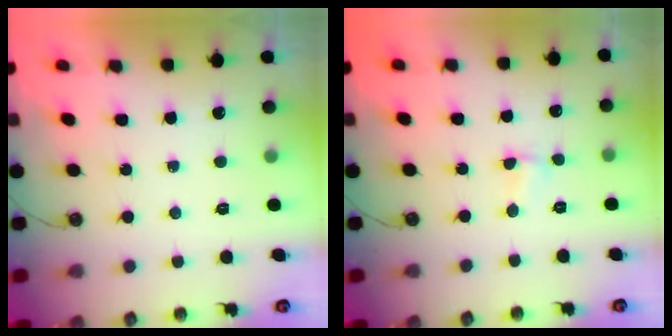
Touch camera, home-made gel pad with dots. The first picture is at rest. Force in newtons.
{"total": 1.7, "press": 1.5, "slide": 0.8}